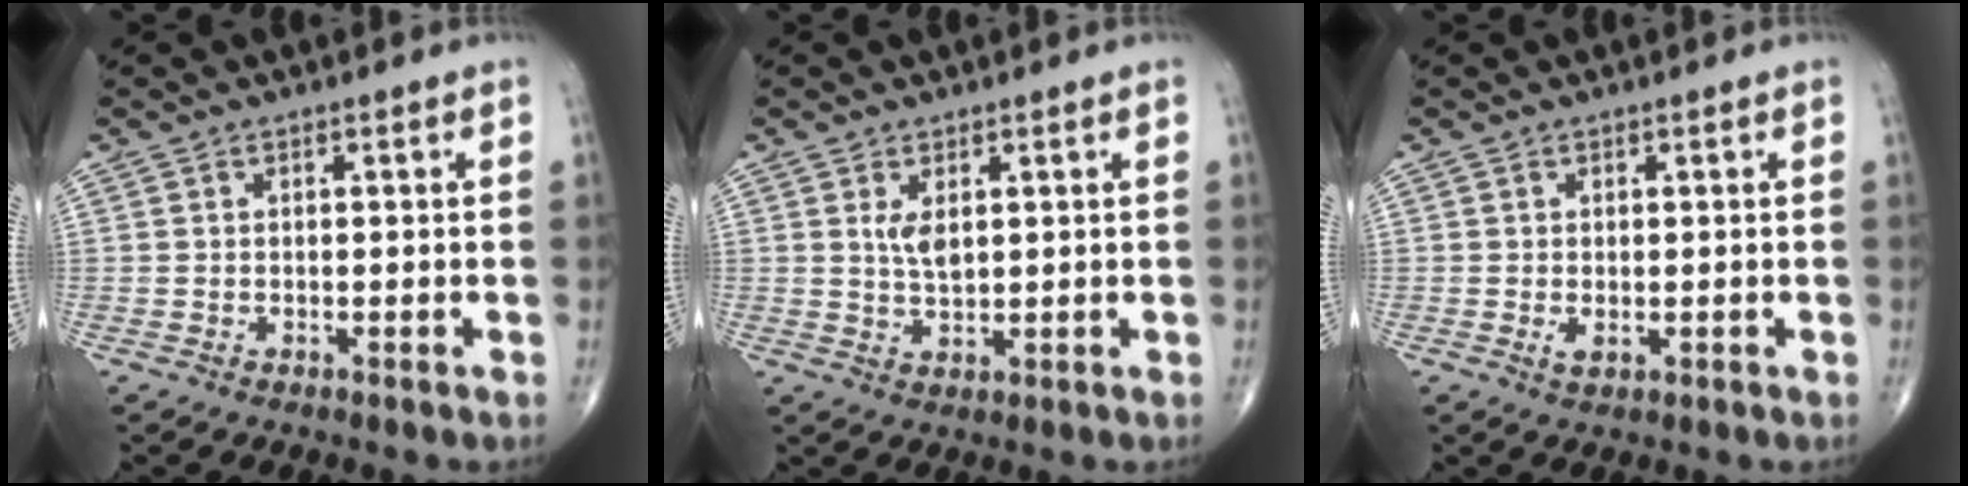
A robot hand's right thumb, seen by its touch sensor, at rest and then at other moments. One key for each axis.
{"total": 3.4, "fx": 1.2, "fy": 1.6, "fz": 2.8, "tx": -0.048, "ty": -0.012, "tz": 0.026}
{"total": 1.5, "fx": -0.1, "fy": 0.8, "fz": 1.2, "tx": -0.022, "ty": -0.004, "tz": 0.001}